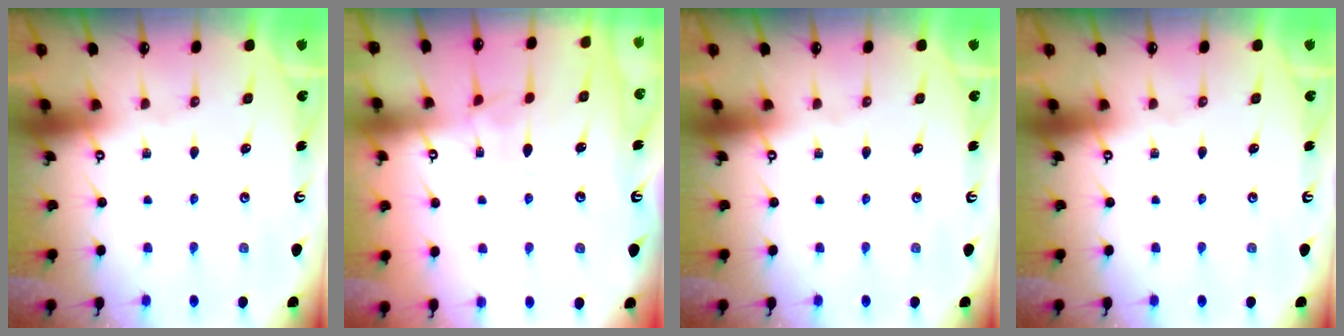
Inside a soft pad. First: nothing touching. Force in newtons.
{"total": 2.0, "press": 2.0, "slide": 0.5}
{"total": 0.0}
{"total": 0.0}